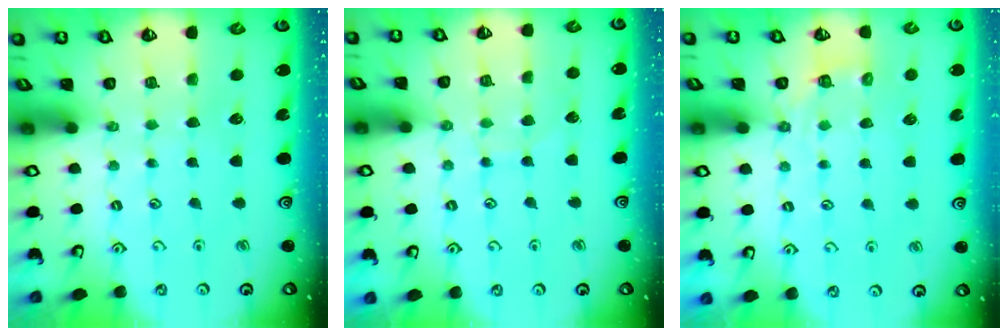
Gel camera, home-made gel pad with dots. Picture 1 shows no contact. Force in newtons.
{"total": 5.7, "press": 5.7, "slide": 0.6}
{"total": 3.6, "press": 3.1, "slide": 1.9}